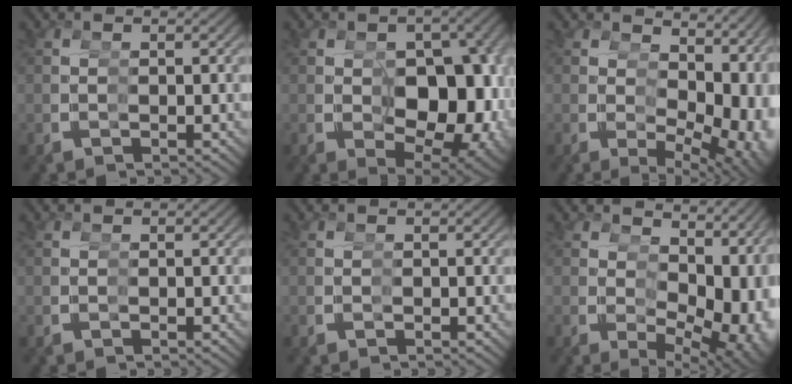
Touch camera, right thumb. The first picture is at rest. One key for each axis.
{"total": 13.3, "fx": -1.6, "fy": 8.2, "fz": 10.4, "tx": -0.166, "ty": -0.055, "tz": 0.003}
{"total": 7.7, "fx": 0.2, "fy": 4.1, "fz": 6.5, "tx": -0.080, "ty": -0.018, "tz": 0.023}
{"total": 0.0}
{"total": 0.0}
{"total": 9.0, "fx": 0.1, "fy": 5.0, "fz": 7.5, "tx": -0.094, "ty": -0.020, "tz": 0.023}